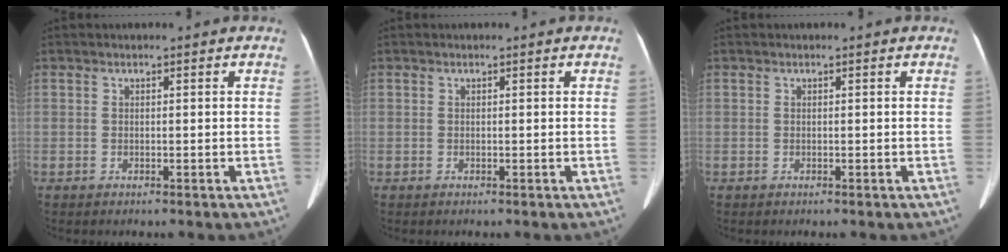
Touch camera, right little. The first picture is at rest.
{"total": 0.0}
{"total": 0.0}